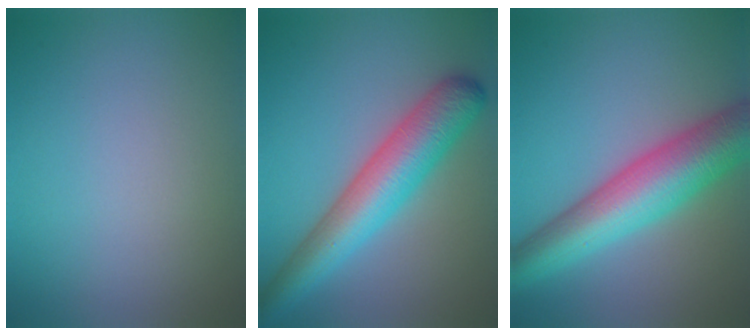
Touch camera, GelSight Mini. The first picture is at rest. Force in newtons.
{"total": 7.4, "press": 7.4, "slide": 0.1}
{"total": 9.1, "press": 9.1, "slide": 0.1}